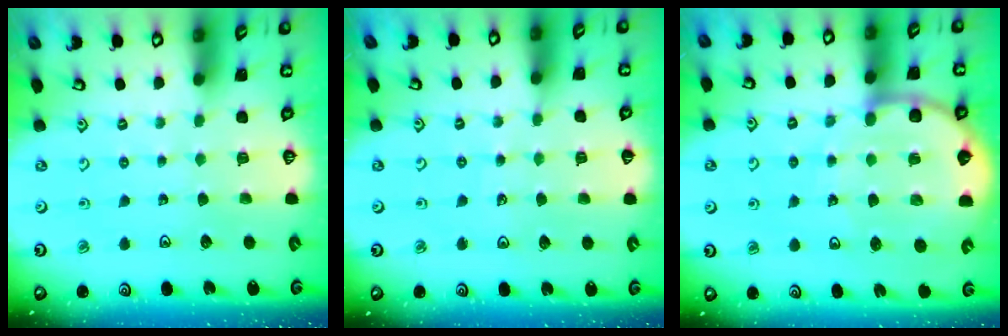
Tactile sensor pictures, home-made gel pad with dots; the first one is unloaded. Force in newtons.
{"total": 3.2, "press": 3.0, "slide": 1.3}
{"total": 10.3, "press": 10.1, "slide": 2.1}